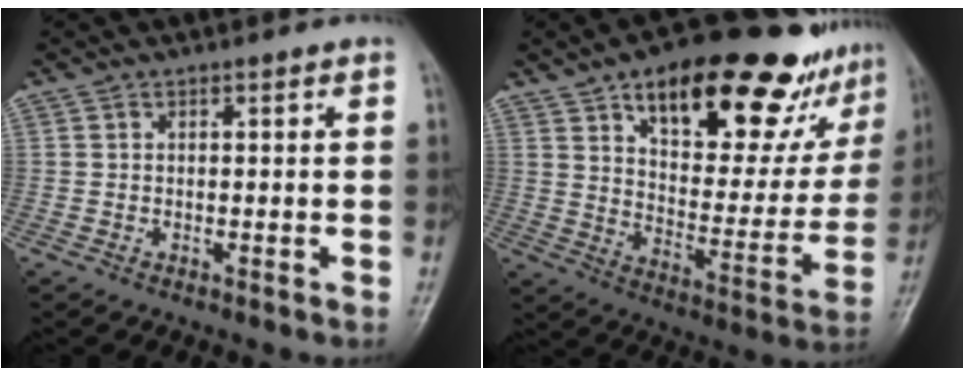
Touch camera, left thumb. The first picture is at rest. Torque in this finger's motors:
{"motor_torque": [0.39, 0.43, 1.42, -1.35, 0.21]}